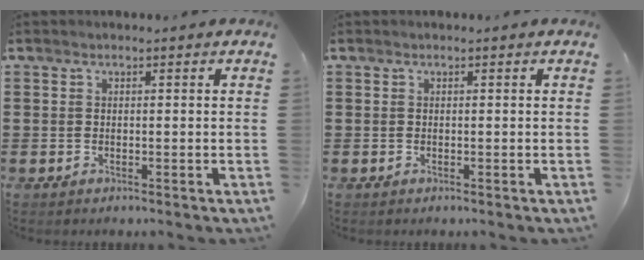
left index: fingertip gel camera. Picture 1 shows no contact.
{"total": 0.0}